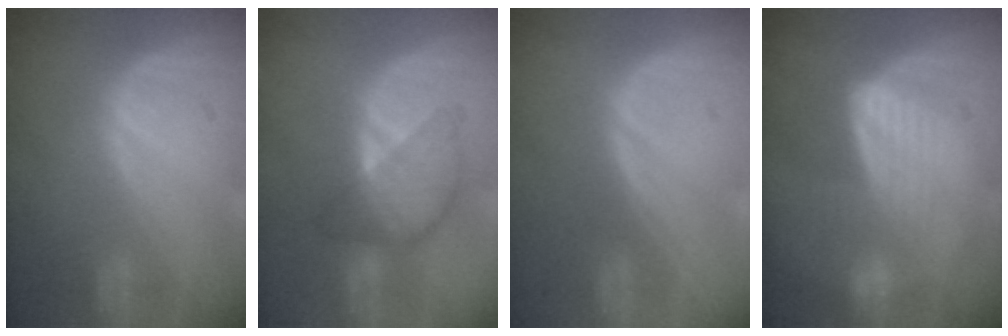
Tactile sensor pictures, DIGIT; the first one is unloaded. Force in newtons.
{"total": 6.2, "press": 6.2, "slide": 0.4}
{"total": 0.0}
{"total": 7.2, "press": 6.0, "slide": 4.0}